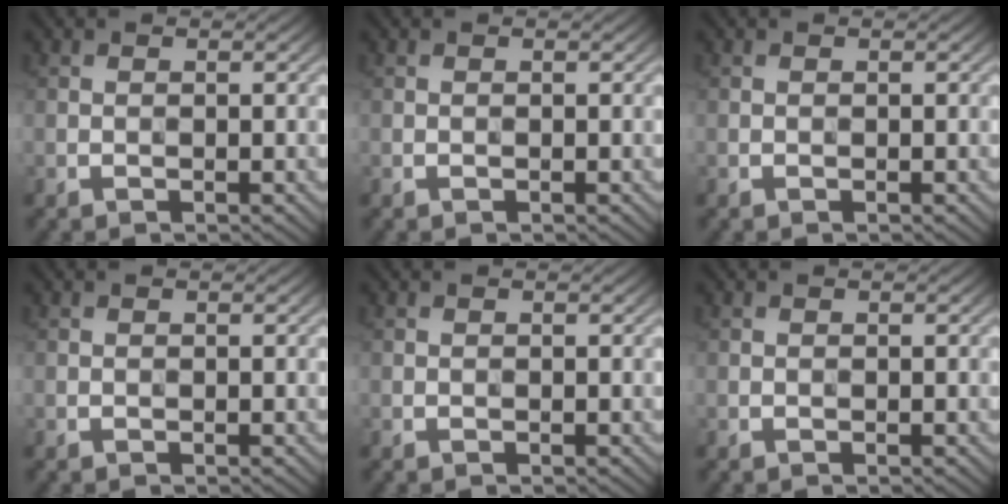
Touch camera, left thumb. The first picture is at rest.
{"total": 0.0}
{"total": 0.0}
{"total": 0.0}
{"total": 0.0}
{"total": 0.0}